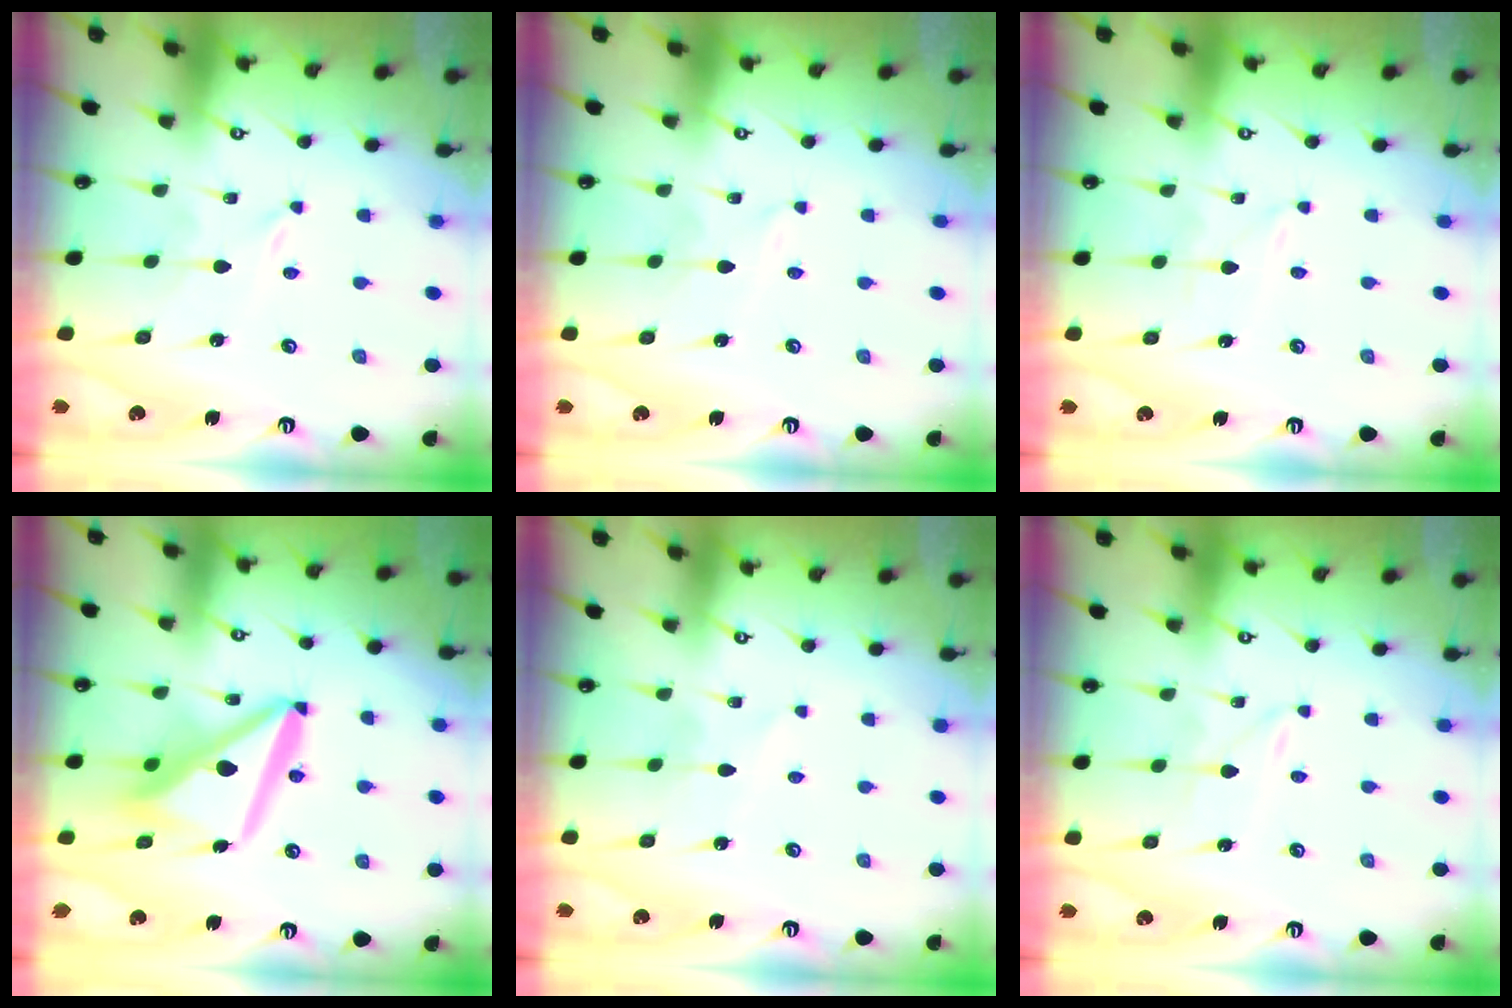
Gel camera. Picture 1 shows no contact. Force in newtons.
{"total": 1.1, "press": 1.1, "slide": 0.1}
{"total": 0.0}
{"total": 14.1, "press": 14.0, "slide": 1.5}
{"total": 2.6, "press": 2.6, "slide": 0.3}
{"total": 1.2, "press": 1.2, "slide": 0.1}